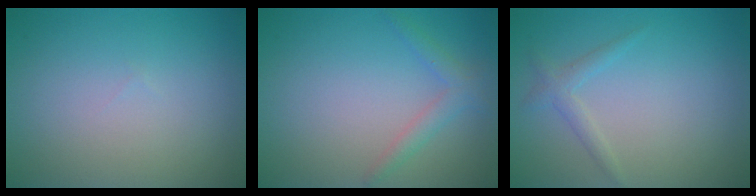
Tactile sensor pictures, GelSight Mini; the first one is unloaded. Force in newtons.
{"total": 1.8, "press": 1.8, "slide": 0.1}
{"total": 1.5, "press": 1.5, "slide": 0.1}